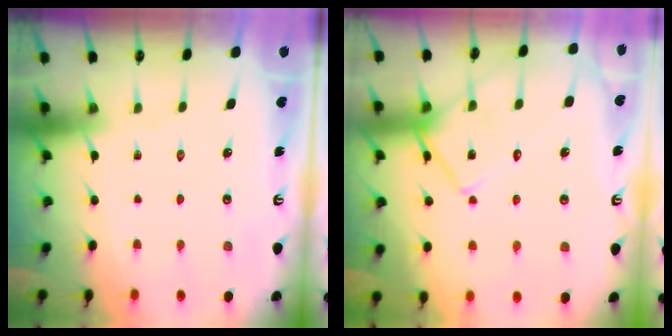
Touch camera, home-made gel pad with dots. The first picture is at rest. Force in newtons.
{"total": 14.8, "press": 14.7, "slide": 1.2}